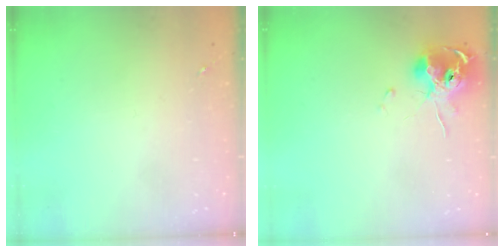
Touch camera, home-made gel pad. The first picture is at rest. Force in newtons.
{"total": 12.9, "press": 12.9, "slide": 1.4}